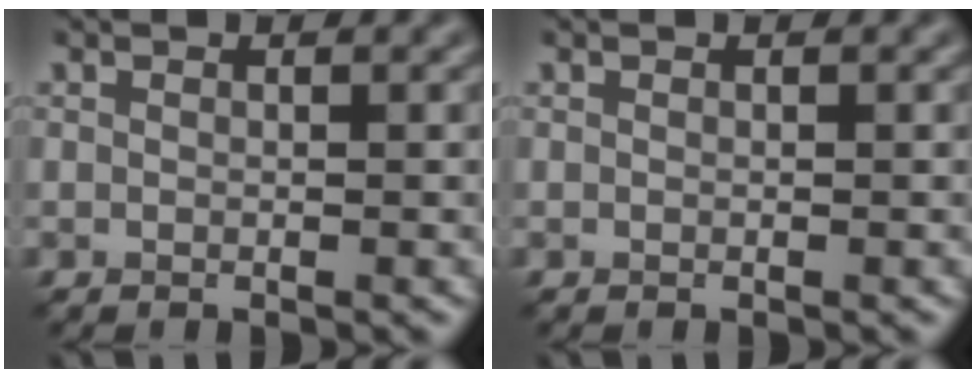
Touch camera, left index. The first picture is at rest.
{"total": 0.0}